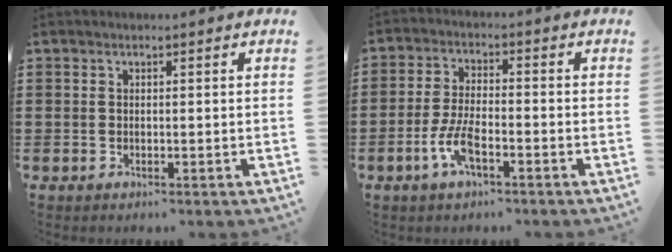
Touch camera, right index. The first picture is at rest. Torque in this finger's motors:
{"motor_torque": [0.26, 0.47, 0.19, 0.03]}